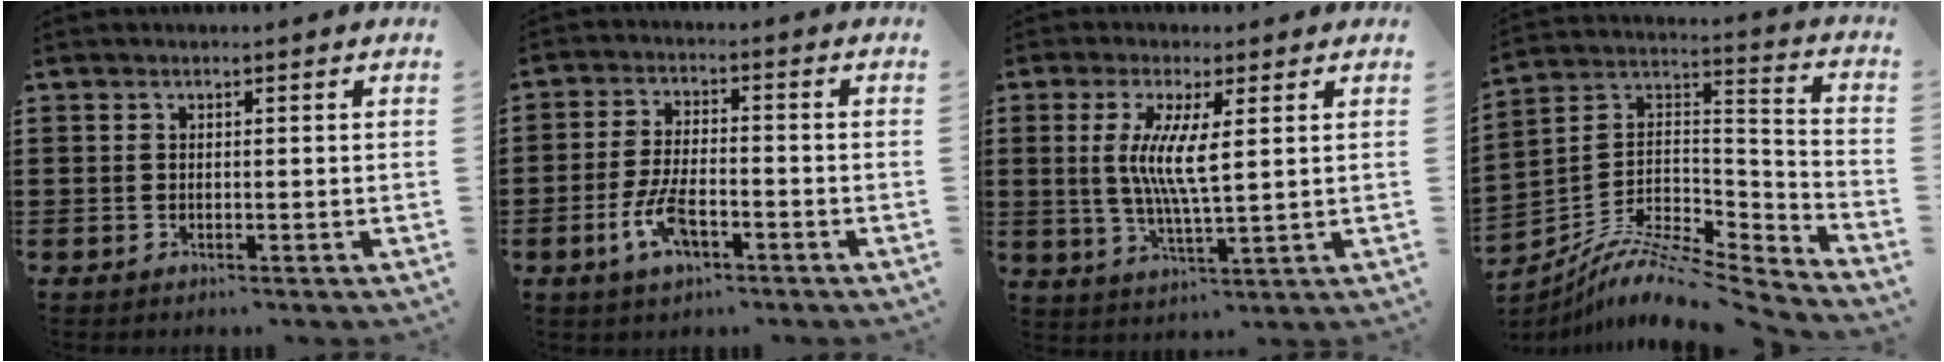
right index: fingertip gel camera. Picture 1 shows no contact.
{"total": 6.7, "force": [-2.8, 2.8, 5.3], "torque": [-0.121, -0.003, -0.056]}
{"total": 7.2, "force": [1.4, 1.2, 7.0], "torque": [-0.137, -0.003, 0.023]}
{"total": 7.9, "force": [-6.7, 2.0, 3.8], "torque": [-0.080, -0.001, -0.139]}